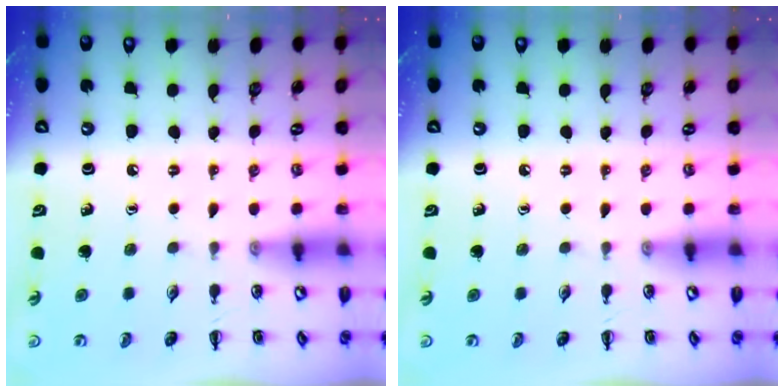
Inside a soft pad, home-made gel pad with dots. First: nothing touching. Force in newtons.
{"total": 0.0}